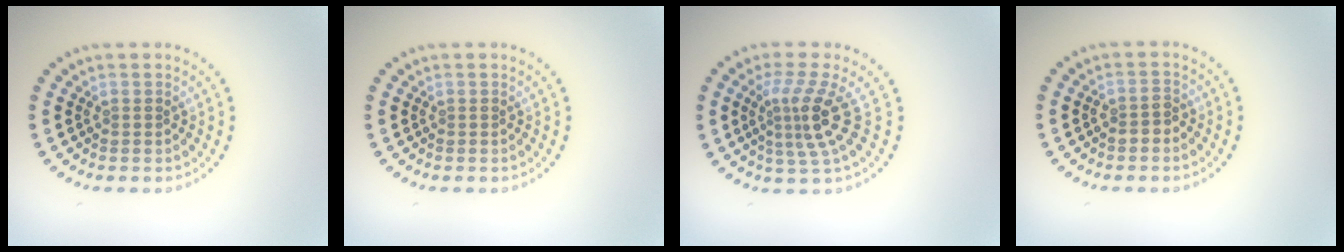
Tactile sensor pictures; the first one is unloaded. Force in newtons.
{"total": 0.0}
{"total": 3.9, "press": 2.6, "slide": 2.8}
{"total": 1.4, "press": 1.3, "slide": 0.6}